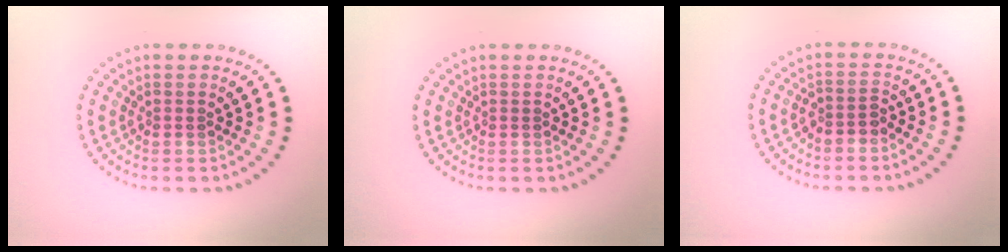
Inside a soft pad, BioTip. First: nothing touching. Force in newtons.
{"total": 0.0}
{"total": 1.6, "press": 1.3, "slide": 0.9}